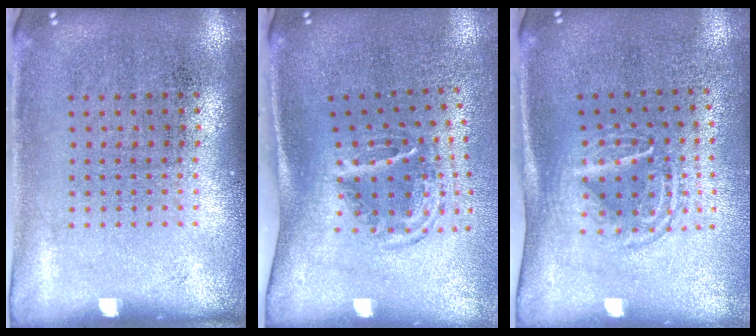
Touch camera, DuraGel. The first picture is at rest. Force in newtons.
{"total": 1.7, "press": 1.1, "slide": 1.3}
{"total": 1.6, "press": 1.2, "slide": 1.1}